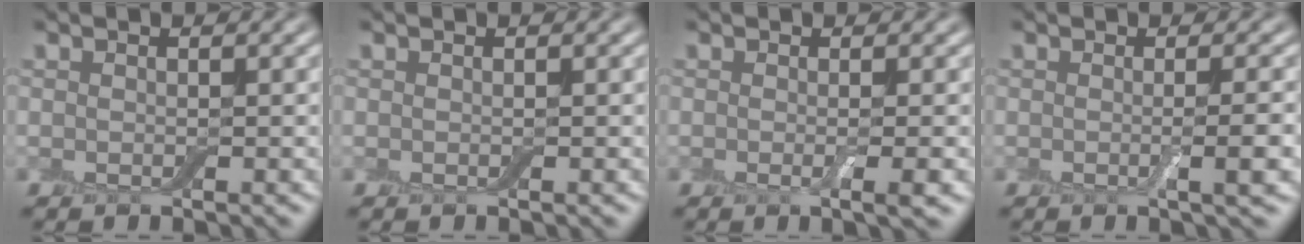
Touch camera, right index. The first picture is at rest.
{"total": 0.0}
{"total": 2.1, "force": [-0.3, 0.4, 2.0], "torque": [-0.027, -0.005, -0.007]}
{"total": 2.7, "force": [-0.4, 0.4, 2.6], "torque": [-0.037, -0.003, -0.009]}